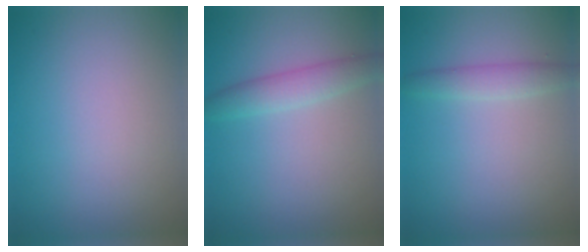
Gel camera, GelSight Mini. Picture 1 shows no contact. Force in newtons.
{"total": 2.4, "press": 2.4, "slide": 0.1}
{"total": 1.9, "press": 1.9, "slide": 0.0}